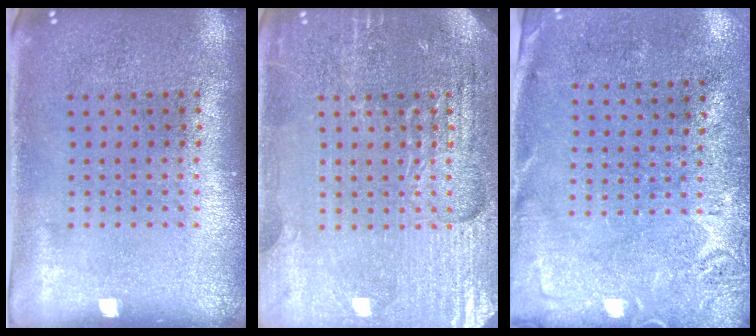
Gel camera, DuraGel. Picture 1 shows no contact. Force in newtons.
{"total": 4.2, "press": 4.0, "slide": 1.2}
{"total": 2.7, "press": 2.2, "slide": 1.6}